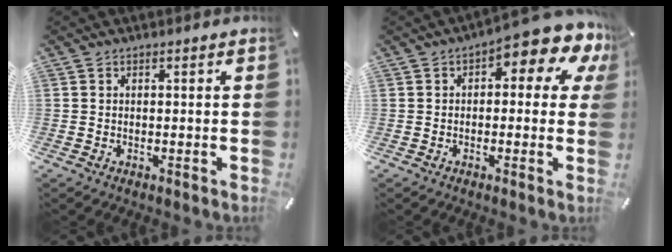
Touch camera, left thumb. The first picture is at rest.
{"total": 9.7, "force": [5.1, 3.3, 7.6], "torque": [-0.107, -0.039, 0.083]}